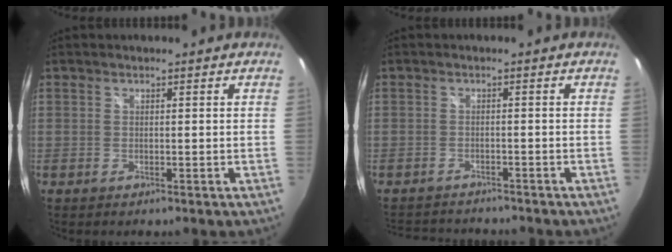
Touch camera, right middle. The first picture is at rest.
{"total": 6.6, "force": [-6.2, 1.7, 1.6], "torque": [-0.045, 0.001, -0.092]}